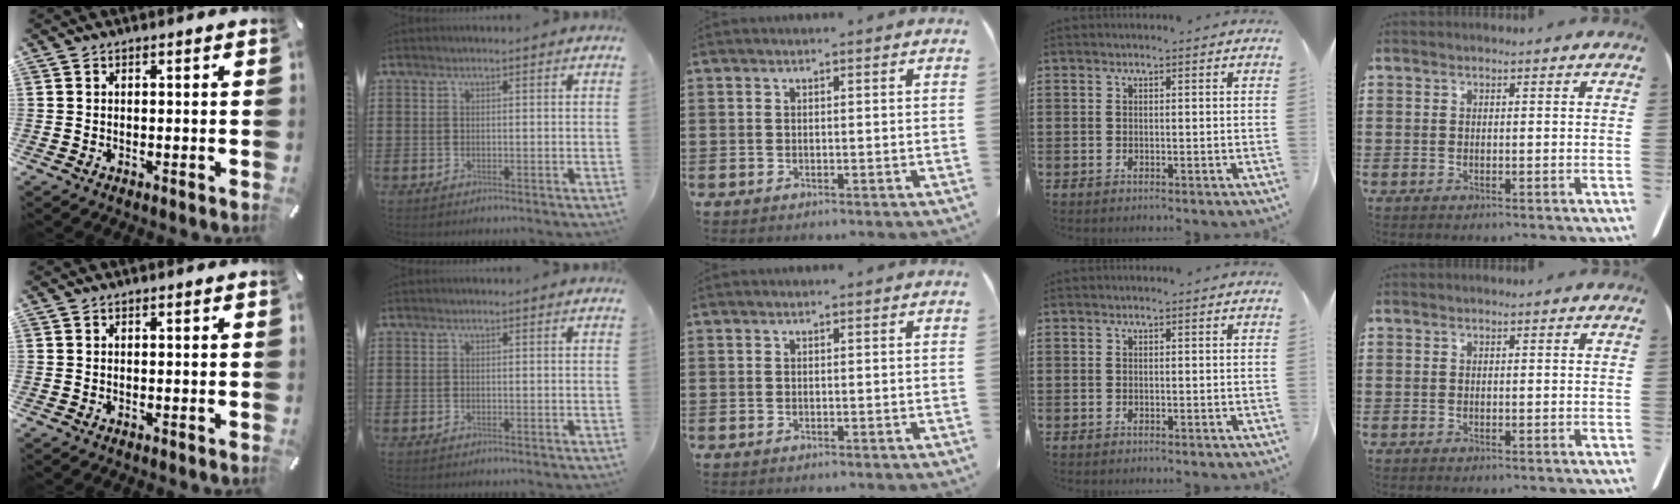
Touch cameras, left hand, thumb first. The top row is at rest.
{}